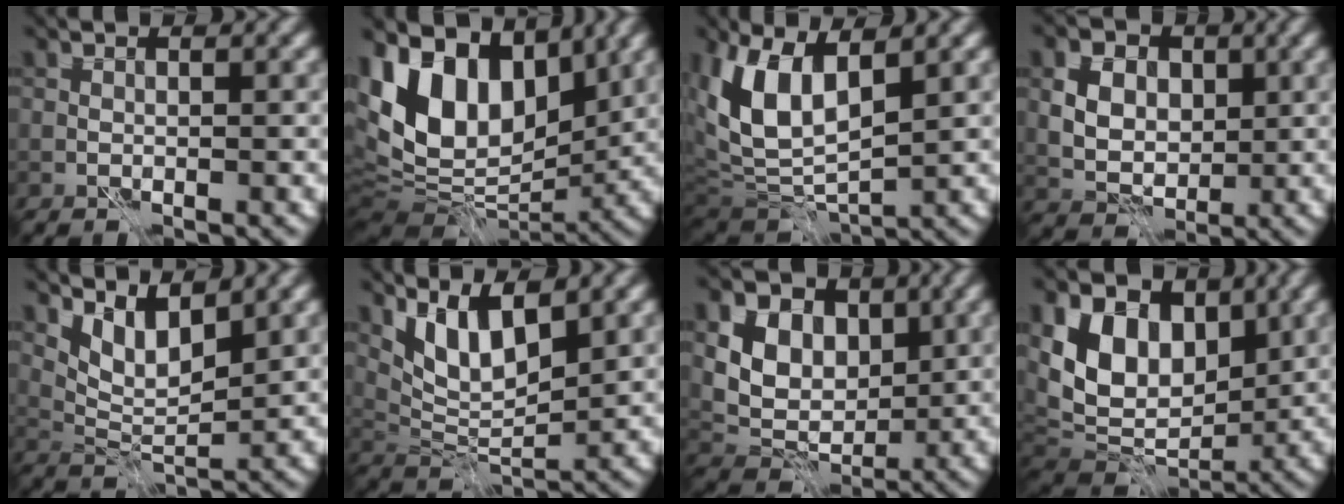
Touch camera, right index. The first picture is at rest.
{"total": 12.2, "force": [4.3, 8.1, 8.0], "torque": [-0.156, 0.017, 0.070]}
{"total": 7.8, "force": [2.4, 3.9, 6.3], "torque": [-0.145, -0.004, 0.043]}
{"total": 6.1, "force": [1.6, 4.7, 3.6], "torque": [-0.064, 0.011, 0.017]}
{"total": 4.3, "force": [2.6, 1.8, 2.9], "torque": [-0.062, -0.012, 0.053]}
{"total": 5.9, "force": [3.0, 2.6, 4.4], "torque": [-0.090, -0.013, 0.060]}
{"total": 9.3, "force": [3.5, 7.0, 5.1], "torque": [-0.086, 0.014, 0.048]}
{"total": 10.3, "force": [2.8, 7.3, 6.7], "torque": [-0.125, -0.003, 0.048]}